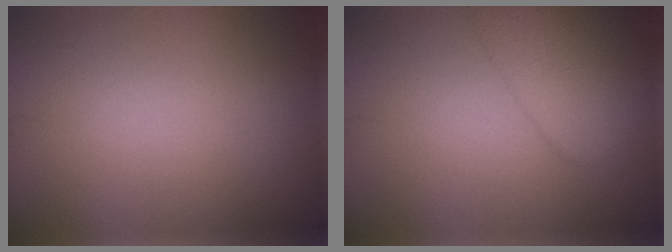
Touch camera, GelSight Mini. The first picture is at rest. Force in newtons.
{"total": 4.0, "press": 4.0, "slide": 0.2}